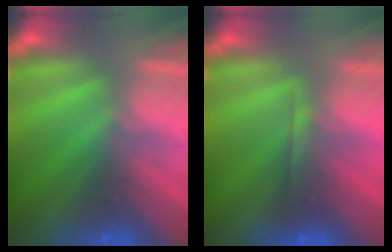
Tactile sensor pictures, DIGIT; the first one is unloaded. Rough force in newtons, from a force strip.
{"total": 1.7}